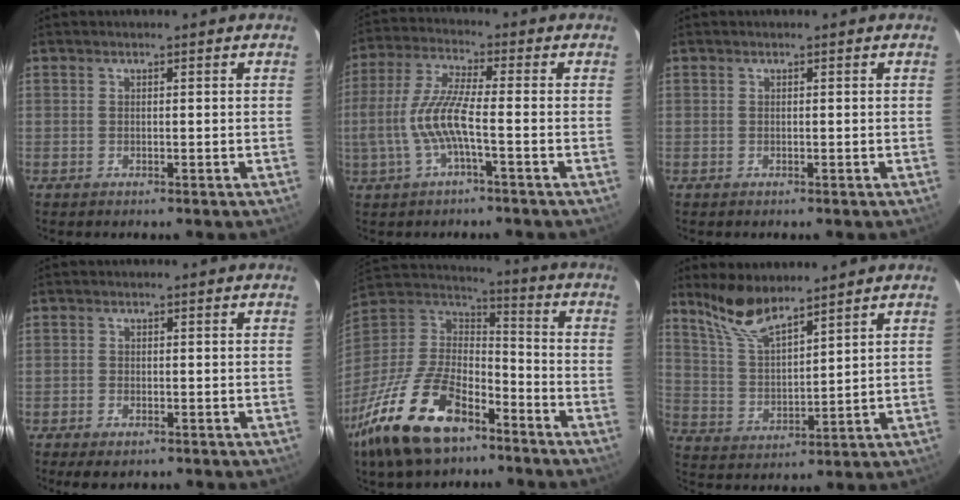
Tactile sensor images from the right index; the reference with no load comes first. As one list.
[{"total": 9.8, "force": [-2.5, 1.3, 9.3], "torque": [-0.207, -0.001, -0.043]}, {"total": 0.0}, {"total": 2.9, "force": [-2.0, 1.4, 1.5], "torque": [-0.040, -0.008, -0.036]}, {"total": 25.0, "force": [-15.5, 11.9, 15.6], "torque": [-0.339, -0.024, -0.273]}, {"total": 9.0, "force": [7.5, 1.9, 4.6], "torque": [-0.094, 0.004, 0.156]}]